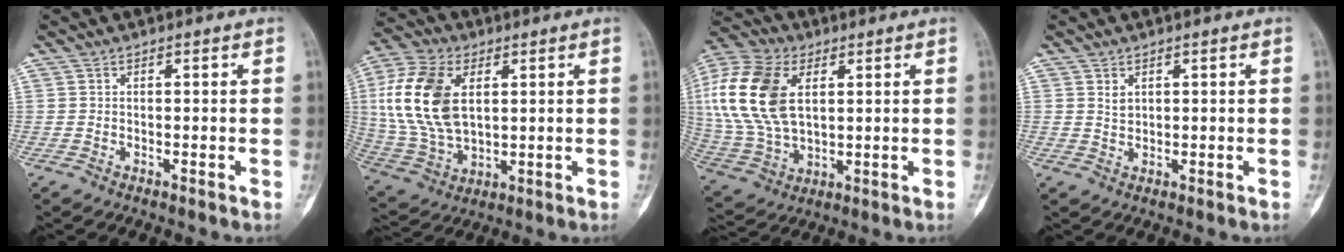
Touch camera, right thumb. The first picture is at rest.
{"total": 17.4, "force": [3.6, 10.7, 13.2], "torque": [-0.267, -0.004, 0.075]}
{"total": 20.1, "force": [4.9, 12.6, 14.9], "torque": [-0.323, -0.005, 0.093]}
{"total": 1.5, "force": [0.8, 1.0, 0.7], "torque": [-0.004, -0.005, 0.019]}